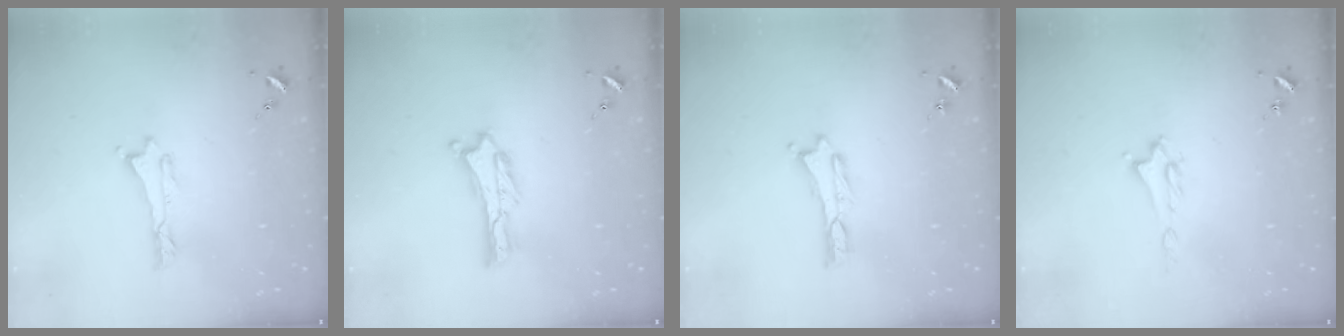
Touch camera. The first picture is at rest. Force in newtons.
{"total": 0.0}
{"total": 0.0}
{"total": 1.0, "press": 0.9, "slide": 0.2}